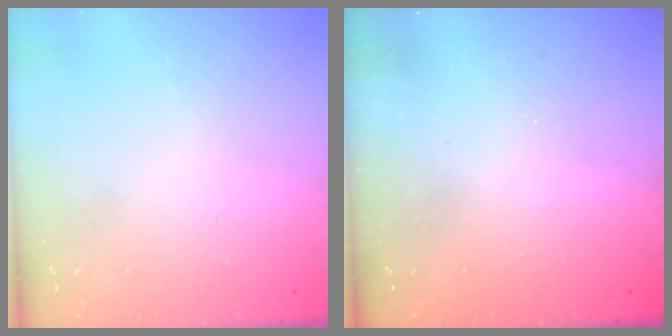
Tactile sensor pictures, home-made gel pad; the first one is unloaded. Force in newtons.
{"total": 2.3, "press": 2.2, "slide": 0.8}